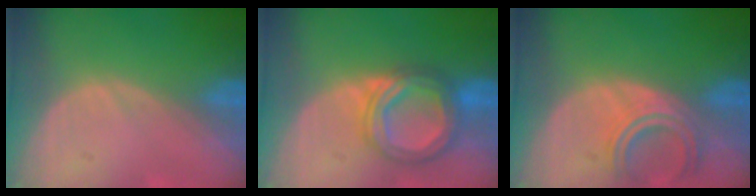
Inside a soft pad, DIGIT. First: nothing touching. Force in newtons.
{"total": 7.6, "press": 7.5, "slide": 0.6}
{"total": 5.2, "press": 5.0, "slide": 1.4}